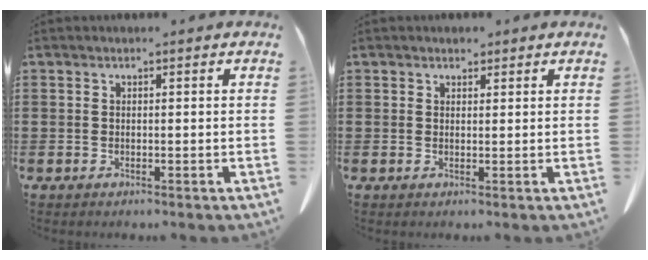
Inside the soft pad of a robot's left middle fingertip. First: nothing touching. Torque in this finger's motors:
{"motor_torque": [1.23, 0.91, 0.00, 0.00]}